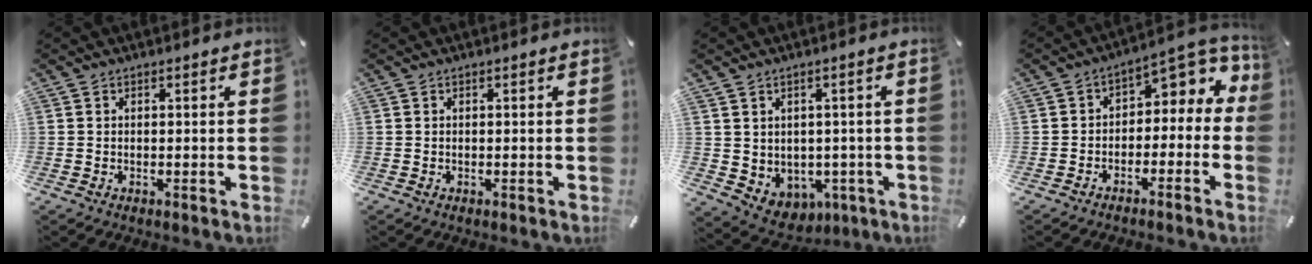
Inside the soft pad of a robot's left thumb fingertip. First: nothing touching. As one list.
[{"total": 0.0}, {"total": 4.8, "force": [1.9, 4.4, 0.2], "torque": [-0.016, -0.026, 0.043]}, {"total": 5.5, "force": [1.0, 4.4, 3.1], "torque": [-0.034, -0.018, 0.012]}]